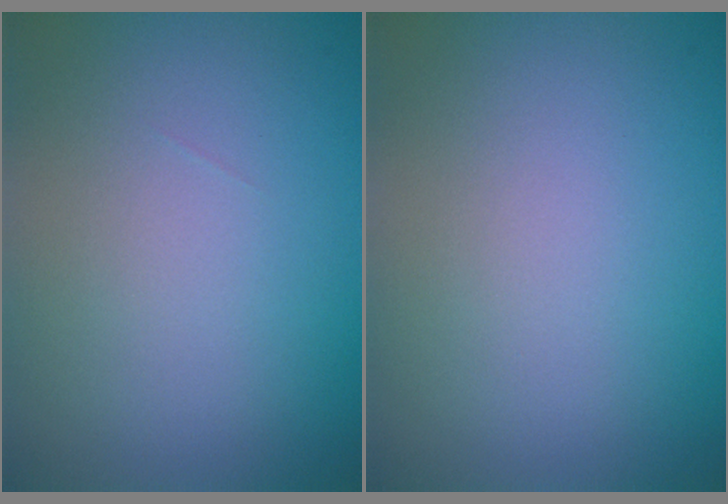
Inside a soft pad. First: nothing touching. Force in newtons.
{"total": 0.0}